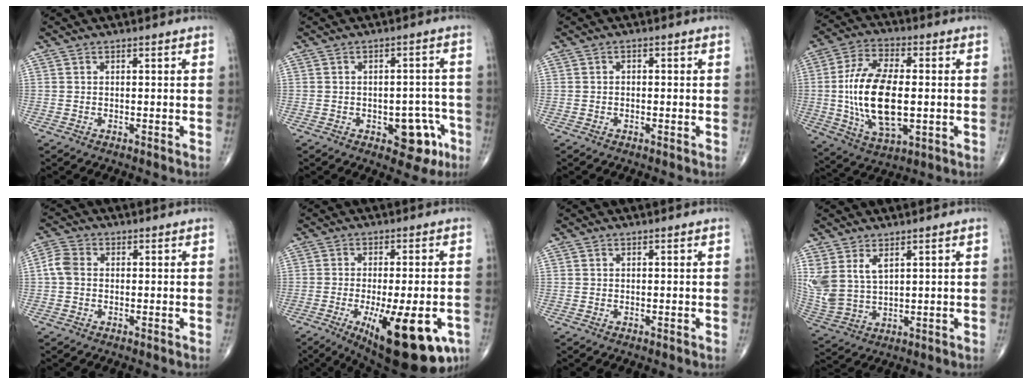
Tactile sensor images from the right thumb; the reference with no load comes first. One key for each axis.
{"total": 7.9, "fx": -3.4, "fy": 4.4, "fz": 5.6, "tx": -0.032, "ty": 0.028, "tz": -0.036}
{"total": 0.7, "fx": -0.1, "fy": 0.5, "fz": 0.4, "tx": 0.002, "ty": 0.004, "tz": -0.007}
{"total": 18.0, "fx": -0.9, "fy": 8.8, "fz": 15.7, "tx": -0.299, "ty": 0.001, "tz": -0.011}
{"total": 4.0, "fx": 0.0, "fy": 3.1, "fz": 2.5, "tx": -0.053, "ty": 0.012, "tz": -0.009}
{"total": 19.7, "fx": -7.9, "fy": 6.7, "fz": 16.8, "tx": -0.203, "ty": -0.008, "tz": -0.098}
{"total": 0.0}
{"total": 8.6, "fx": 3.9, "fy": 4.8, "fz": 6.0, "tx": -0.132, "ty": -0.012, "tz": 0.094}